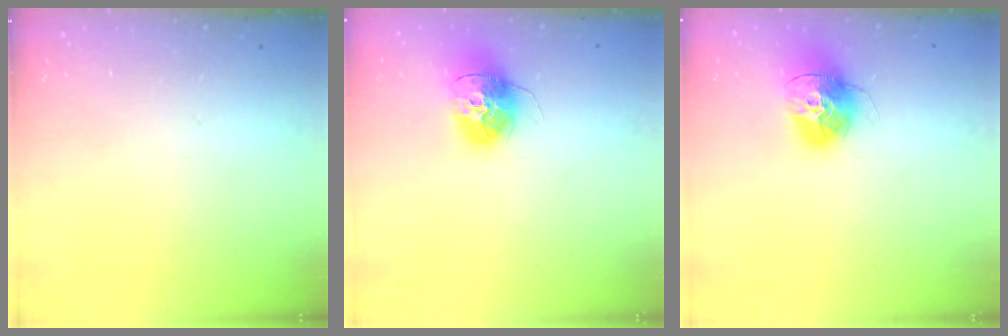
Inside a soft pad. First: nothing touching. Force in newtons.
{"total": 14.6, "press": 14.5, "slide": 1.4}
{"total": 14.5, "press": 14.4, "slide": 1.4}